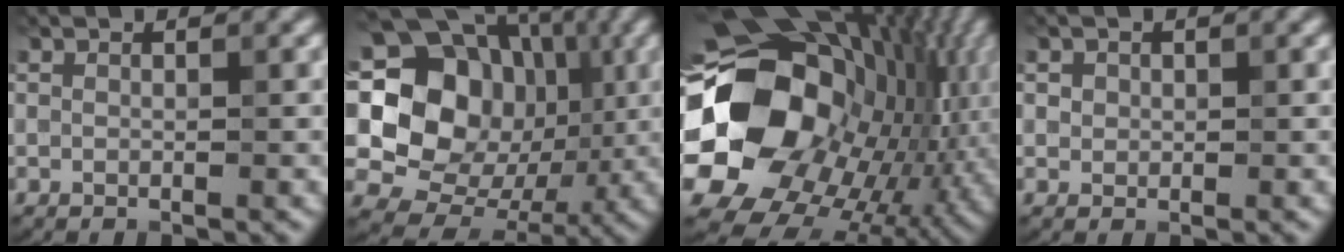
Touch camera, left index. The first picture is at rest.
{"total": 15.1, "force": [2.1, 12.8, 7.8], "torque": [-0.129, 0.012, 0.028]}
{"total": 22.2, "force": [-0.6, 17.5, 13.7], "torque": [-0.258, -0.037, -0.038]}
{"total": 1.1, "force": [0.3, 1.0, 0.3], "torque": [0.001, -0.004, 0.007]}